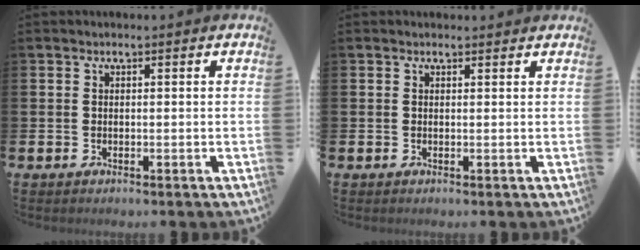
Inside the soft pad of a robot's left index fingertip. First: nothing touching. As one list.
[{"total": 0.5, "force": [0.5, 0.3, 0.1], "torque": [0.005, -0.001, 0.006]}]